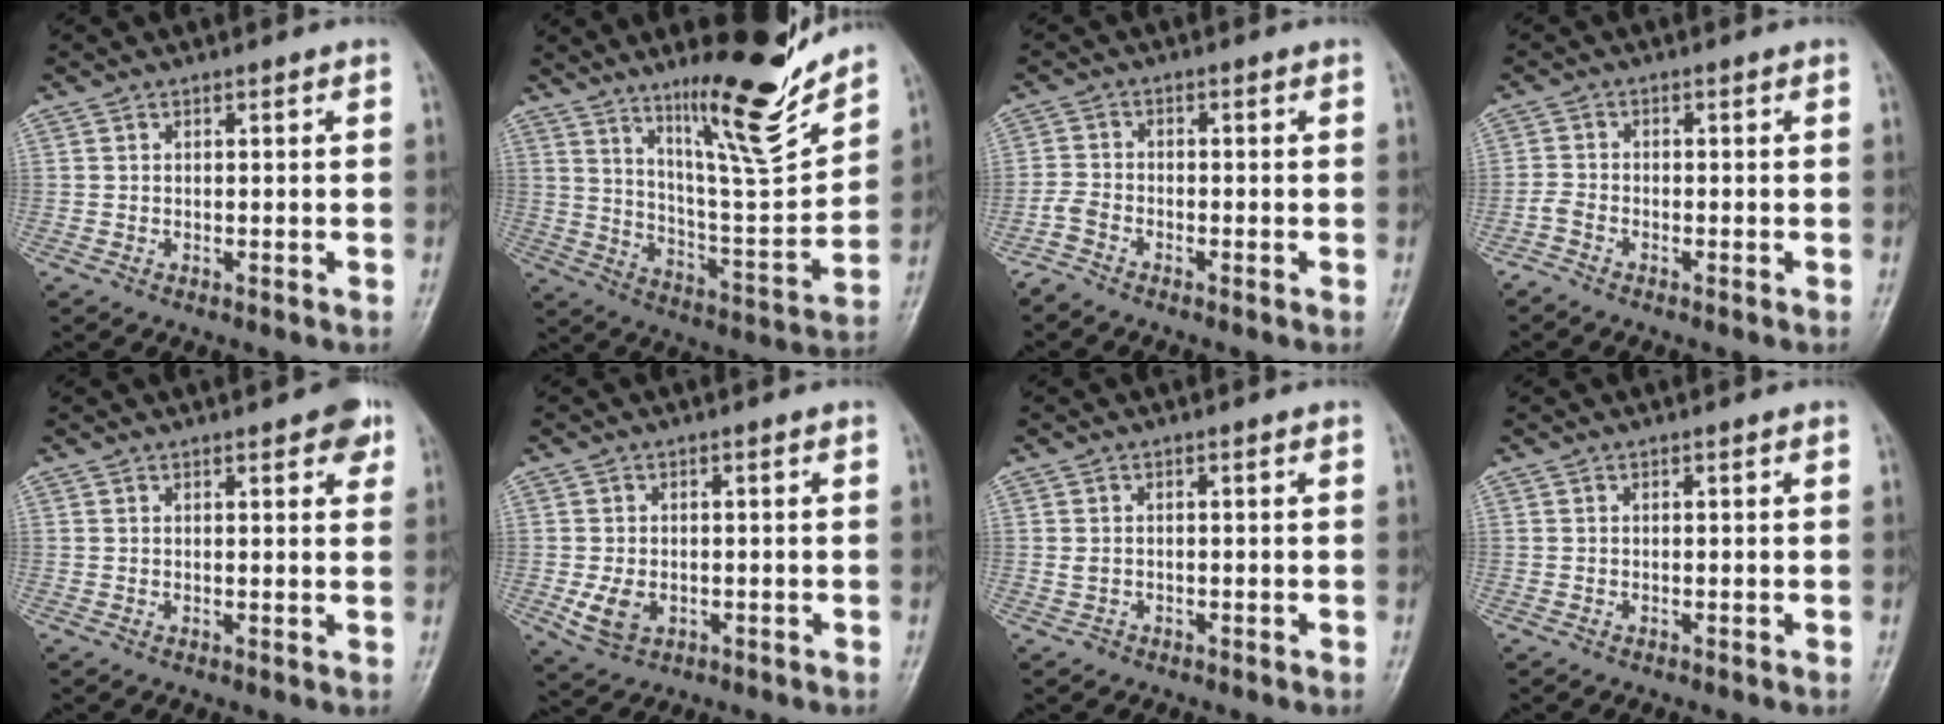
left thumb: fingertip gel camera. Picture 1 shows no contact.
{"total": 18.3, "force": [13.3, 2.8, 12.2], "torque": [-0.162, -0.097, 0.224]}
{"total": 2.8, "force": [-2.5, 1.0, 0.8], "torque": [-0.022, 0.003, -0.058]}
{"total": 1.9, "force": [-1.7, 0.7, 0.6], "torque": [-0.018, 0.005, -0.041]}
{"total": 4.6, "force": [2.5, 1.7, 3.5], "torque": [-0.029, -0.006, 0.024]}
{"total": 4.9, "force": [-1.1, 3.5, 3.2], "torque": [-0.057, -0.004, -0.013]}
{"total": 1.1, "force": [-0.3, 0.9, 0.4], "torque": [-0.009, 0.001, -0.005]}
{"total": 0.0}